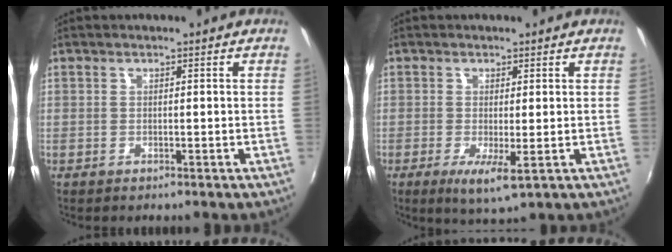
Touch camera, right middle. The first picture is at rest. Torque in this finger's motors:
{"motor_torque": [-0.33, -1.30, -0.11, 0.00]}